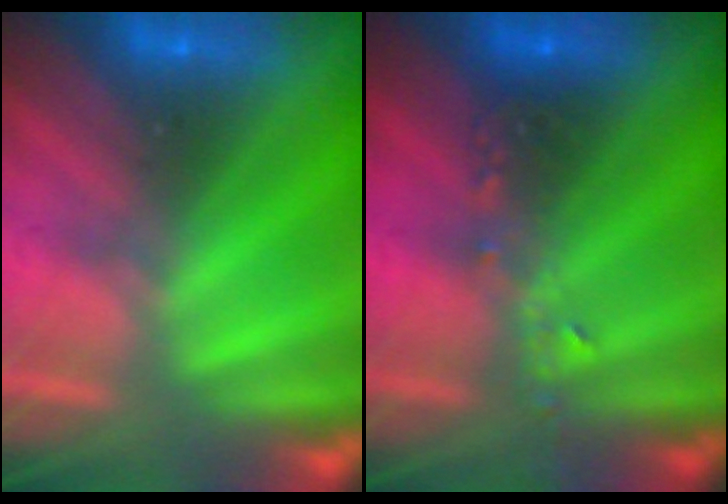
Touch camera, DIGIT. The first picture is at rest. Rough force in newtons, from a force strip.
{"total": 2.4}